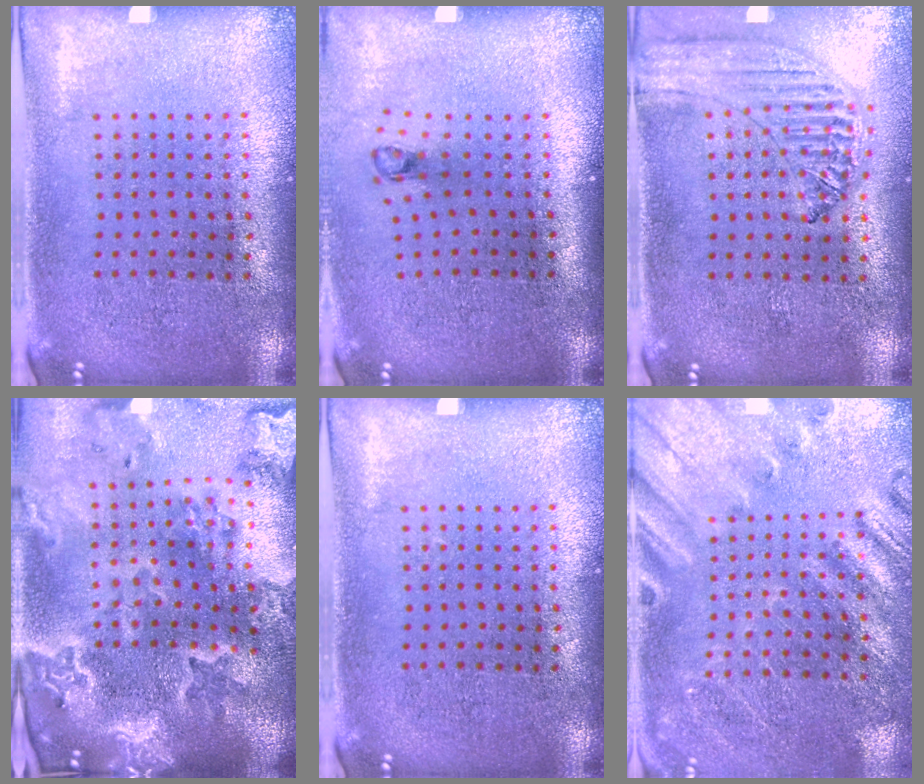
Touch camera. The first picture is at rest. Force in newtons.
{"total": 0.8, "press": 0.4, "slide": 0.7}
{"total": 1.3, "press": 1.3, "slide": 0.3}
{"total": 4.1, "press": 3.5, "slide": 2.2}
{"total": 0.0}
{"total": 2.3, "press": 2.2, "slide": 0.6}